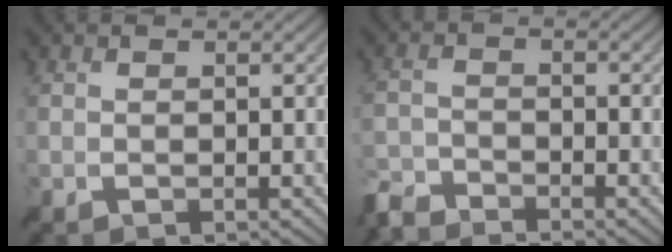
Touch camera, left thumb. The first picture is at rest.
{"total": 3.8, "force": [-3.7, 0.6, 0.7], "torque": [-0.018, -0.010, -0.085]}